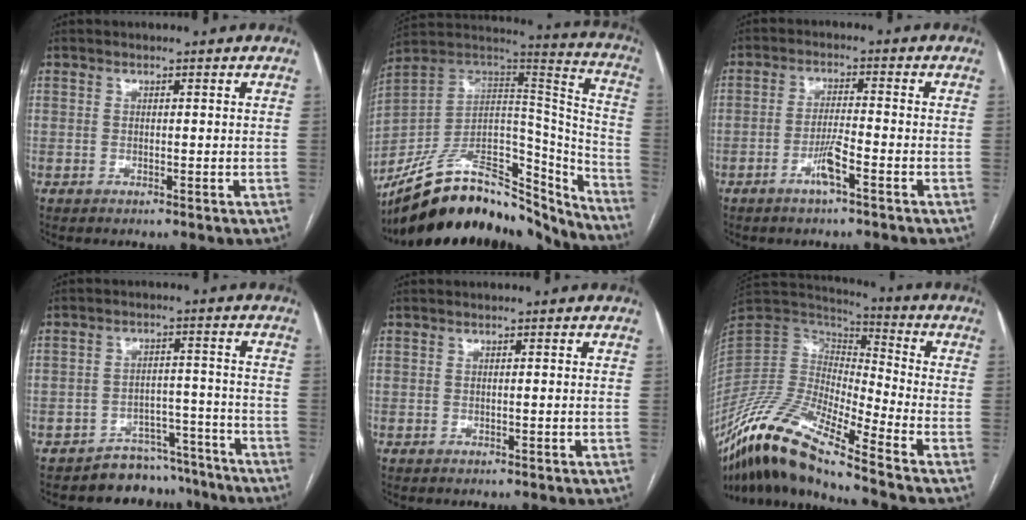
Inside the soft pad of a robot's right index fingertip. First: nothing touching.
{"total": 27.9, "force": [-23.1, 10.0, 12.0], "torque": [-0.177, 0.035, -0.354]}
{"total": 4.4, "force": [-2.4, 0.0, 3.7], "torque": [-0.072, -0.004, -0.047]}
{"total": 7.8, "force": [-6.7, 4.0, -0.6], "torque": [0.035, 0.055, -0.096]}
{"total": 0.7, "force": [-0.1, -0.1, 0.7], "torque": [-0.009, 0.000, 0.001]}
{"total": 17.4, "force": [-12.4, 1.6, 12.1], "torque": [-0.244, -0.011, -0.234]}